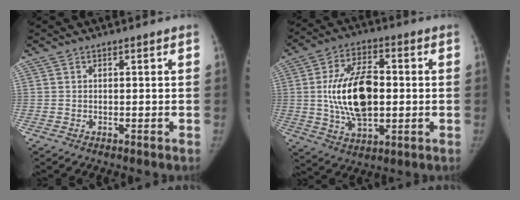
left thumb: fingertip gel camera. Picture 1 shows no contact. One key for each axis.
{"total": 16.0, "fx": 0.2, "fy": 8.7, "fz": 13.4, "tx": -0.221, "ty": 0.007, "tz": 0.006}